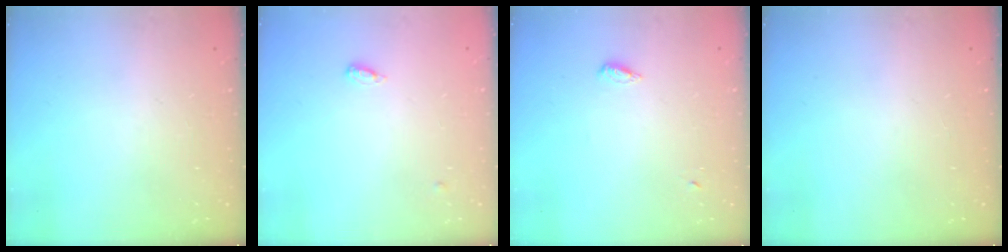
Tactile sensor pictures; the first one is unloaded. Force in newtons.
{"total": 4.0, "press": 3.9, "slide": 0.7}
{"total": 3.1, "press": 3.0, "slide": 0.7}
{"total": 0.0}